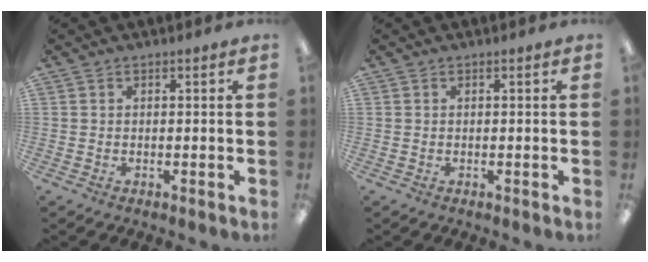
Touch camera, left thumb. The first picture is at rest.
{"total": 0.0}